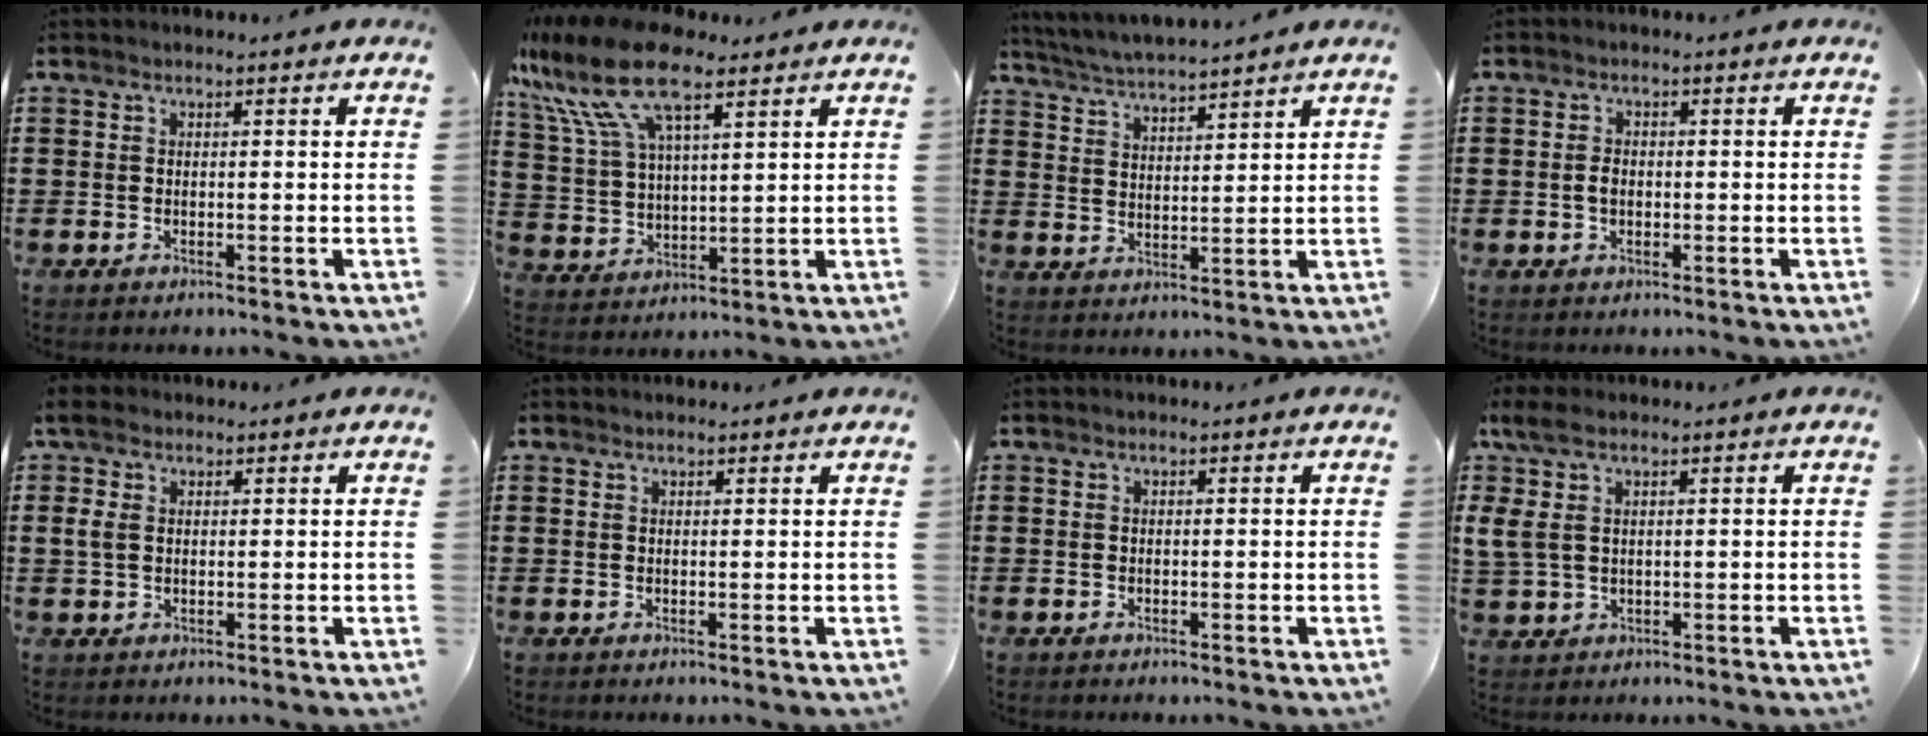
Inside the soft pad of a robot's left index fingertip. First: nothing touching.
{"total": 14.6, "force": [9.0, 5.7, 10.0], "torque": [-0.234, -0.010, 0.158]}
{"total": 4.2, "force": [4.1, -0.5, 0.7], "torque": [-0.031, -0.023, 0.070]}
{"total": 1.8, "force": [-0.2, 1.1, 1.4], "torque": [-0.030, 0.004, -0.005]}
{"total": 3.4, "force": [1.1, 2.2, 2.4], "torque": [-0.058, 0.008, 0.017]}
{"total": 0.6, "force": [0.6, 0.1, 0.1], "torque": [-0.003, -0.001, 0.012]}
{"total": 0.0}
{"total": 4.7, "force": [1.6, 2.8, 3.5], "torque": [-0.097, 0.003, 0.023]}